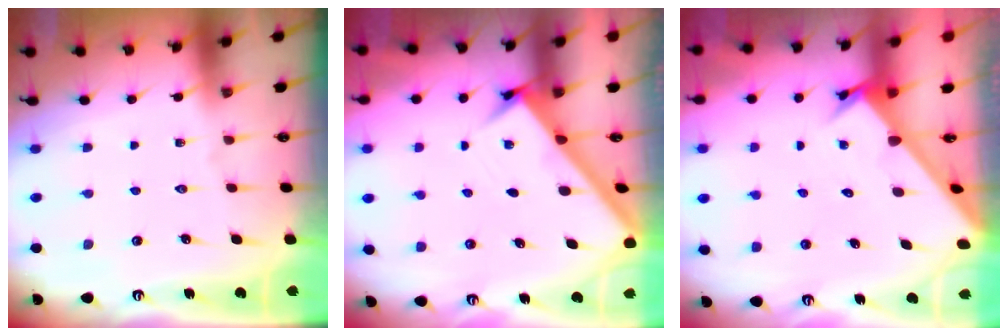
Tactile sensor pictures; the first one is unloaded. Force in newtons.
{"total": 3.1, "press": 3.1, "slide": 0.4}
{"total": 2.6, "press": 2.6, "slide": 0.3}